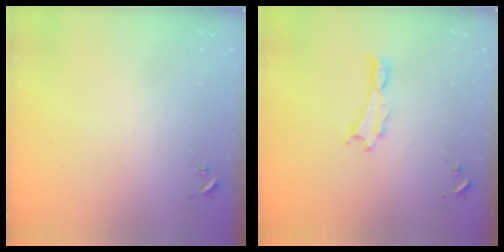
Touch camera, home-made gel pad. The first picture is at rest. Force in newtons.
{"total": 0.0}